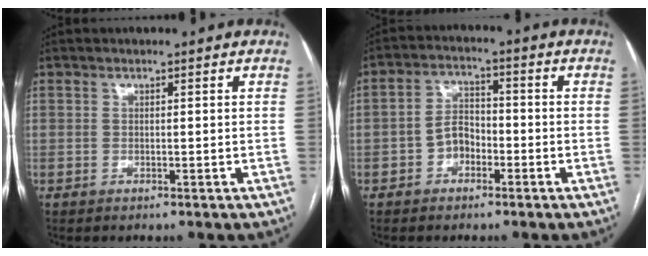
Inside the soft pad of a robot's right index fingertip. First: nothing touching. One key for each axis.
{"total": 4.7, "fx": -1.9, "fy": 3.2, "fz": 2.8, "tx": -0.051, "ty": 0.016, "tz": -0.037}